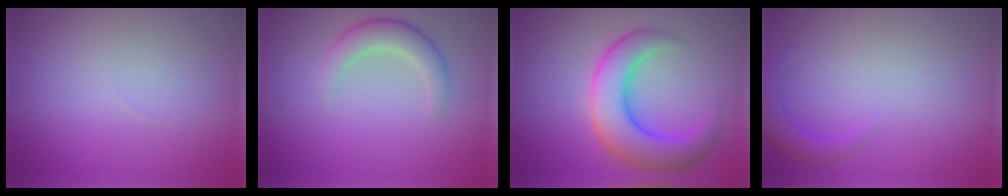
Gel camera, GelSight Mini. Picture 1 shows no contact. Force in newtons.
{"total": 2.9, "press": 2.9, "slide": 0.2}
{"total": 7.6, "press": 7.6, "slide": 0.3}
{"total": 1.8, "press": 1.8, "slide": 0.1}